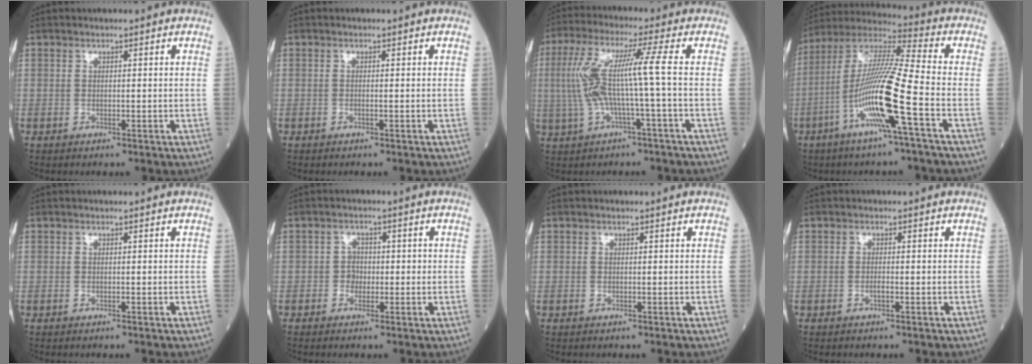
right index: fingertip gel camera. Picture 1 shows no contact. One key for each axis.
{"total": 0.0}
{"total": 9.6, "fx": -0.4, "fy": -0.6, "fz": 9.5, "tx": -0.206, "ty": 0.023, "tz": -0.008}
{"total": 15.3, "fx": -5.3, "fy": -0.6, "fz": 14.4, "tx": -0.290, "ty": -0.002, "tz": -0.109}
{"total": 0.0}
{"total": 2.2, "fx": -0.4, "fy": 1.9, "fz": 0.9, "tx": -0.006, "ty": 0.008, "tz": -0.009}
{"total": 0.0}
{"total": 0.7, "fx": -0.3, "fy": 0.1, "fz": 0.6, "tx": -0.012, "ty": 0.001, "tz": -0.005}